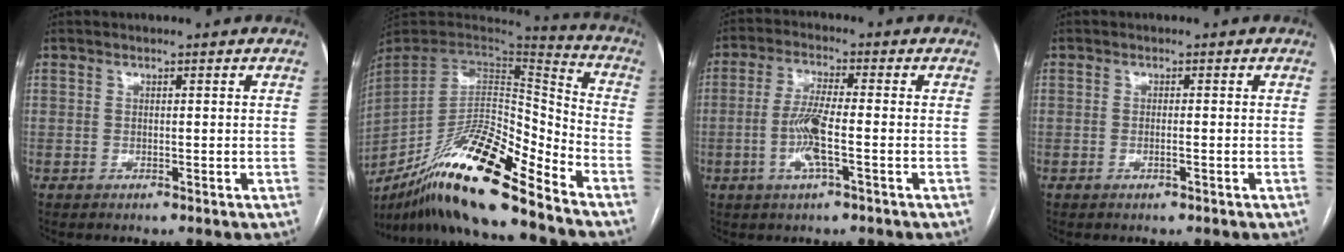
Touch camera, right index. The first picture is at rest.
{"total": 21.6, "force": [-16.2, 1.7, 14.2], "torque": [-0.274, -0.015, -0.299]}
{"total": 6.7, "force": [-1.8, 0.5, 6.4], "torque": [-0.132, -0.003, -0.037]}
{"total": 0.8, "force": [-0.3, 0.0, 0.8], "torque": [-0.018, 0.000, -0.005]}